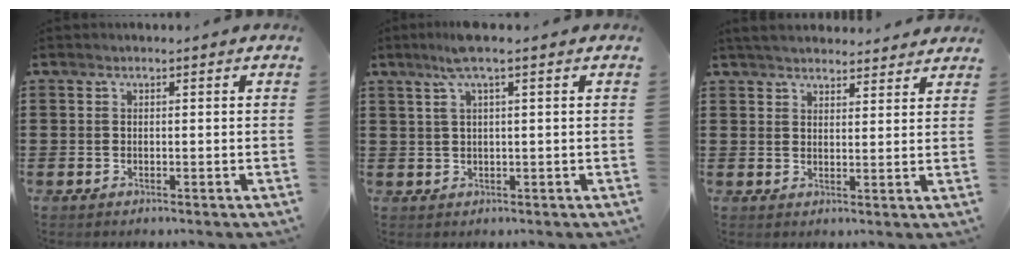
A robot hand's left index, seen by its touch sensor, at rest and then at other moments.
{"total": 3.6, "force": [1.7, -0.1, 3.1], "torque": [-0.072, -0.001, 0.027]}
{"total": 3.9, "force": [3.8, 0.4, 0.7], "torque": [-0.023, -0.008, 0.072]}